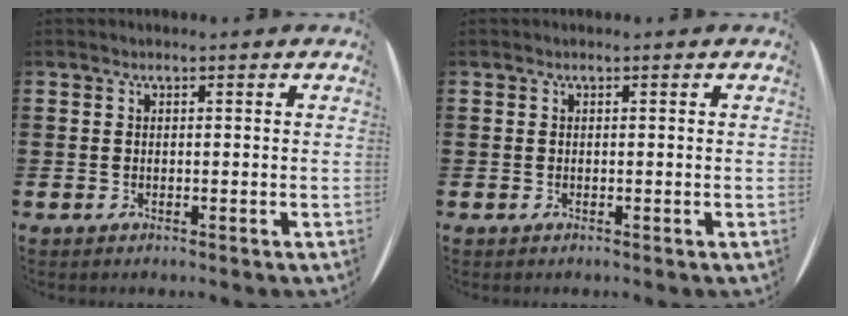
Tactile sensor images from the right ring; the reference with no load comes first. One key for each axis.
{"total": 0.0}